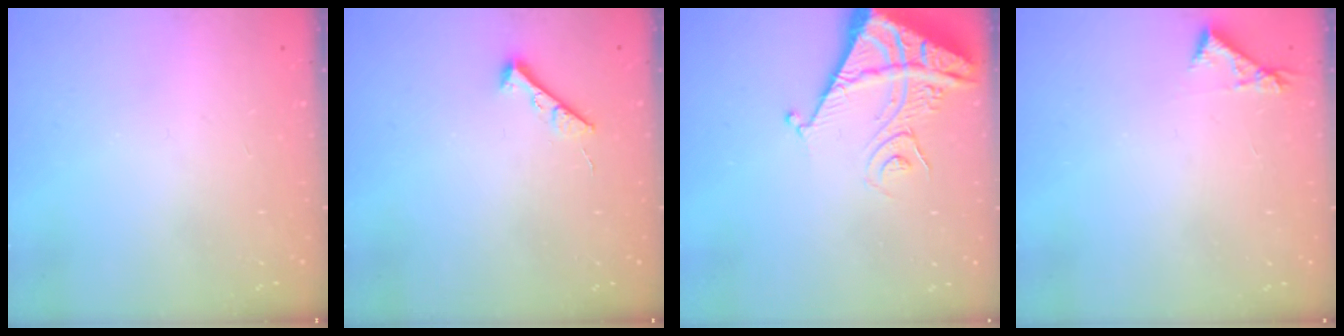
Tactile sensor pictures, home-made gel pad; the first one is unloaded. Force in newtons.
{"total": 5.4, "press": 5.4, "slide": 0.8}
{"total": 10.0, "press": 9.9, "slide": 1.3}
{"total": 4.7, "press": 4.7, "slide": 0.4}